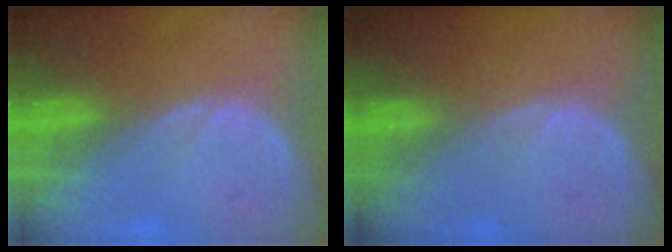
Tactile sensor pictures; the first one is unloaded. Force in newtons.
{"total": 0.0}